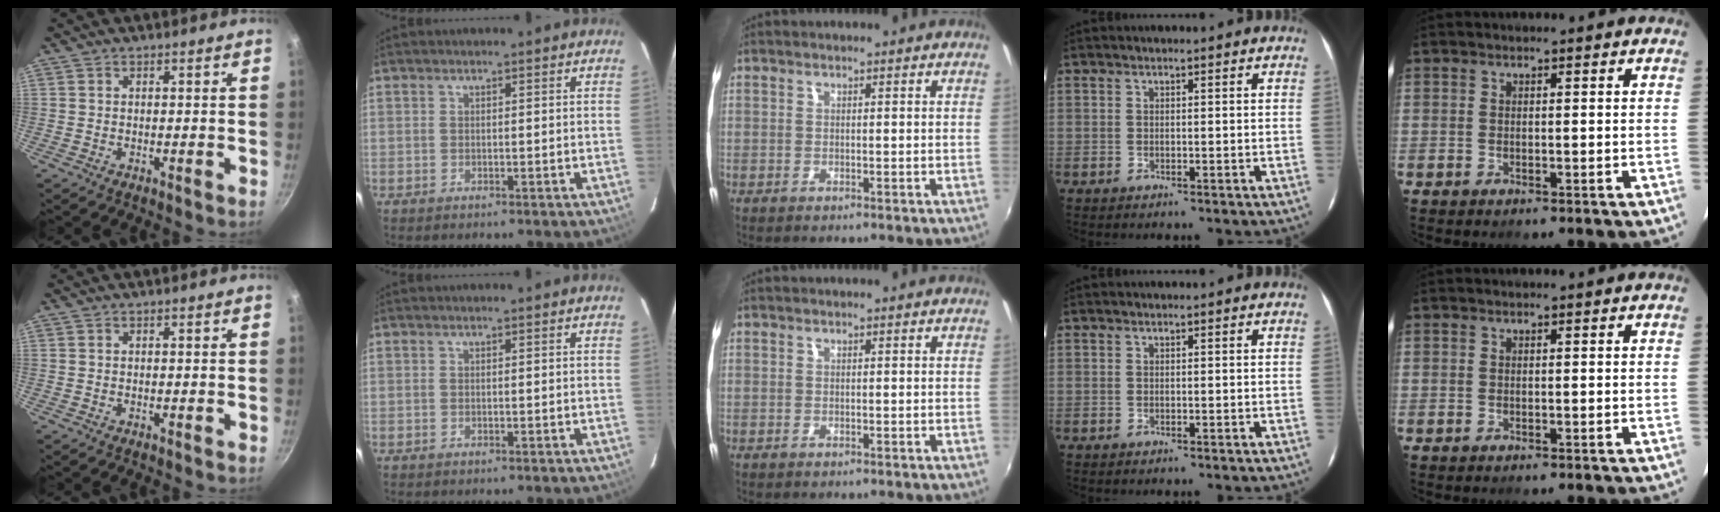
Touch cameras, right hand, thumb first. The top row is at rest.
{}